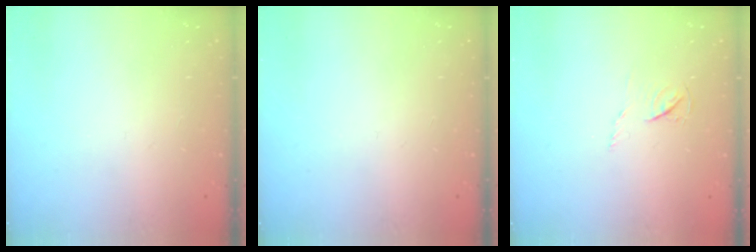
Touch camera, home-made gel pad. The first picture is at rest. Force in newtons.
{"total": 0.0}
{"total": 3.8, "press": 3.8, "slide": 0.5}